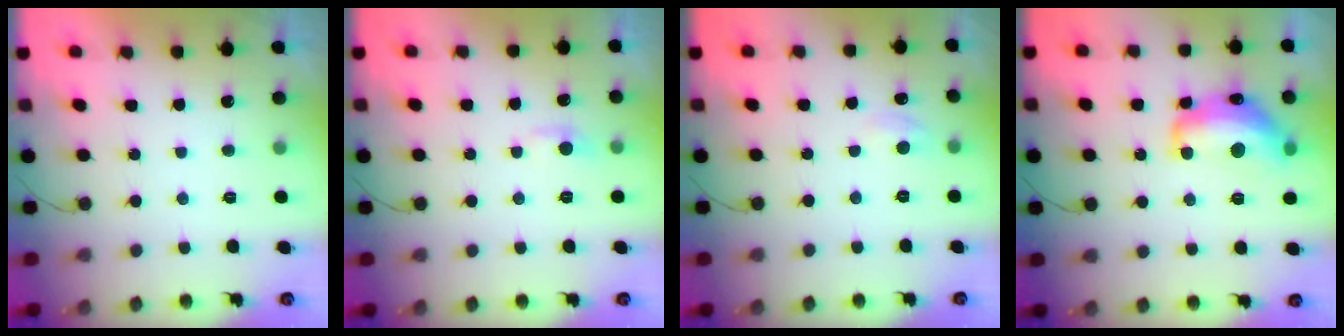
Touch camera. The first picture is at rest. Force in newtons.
{"total": 4.3, "press": 4.2, "slide": 0.6}
{"total": 5.2, "press": 5.2, "slide": 0.7}
{"total": 14.9, "press": 14.8, "slide": 0.9}